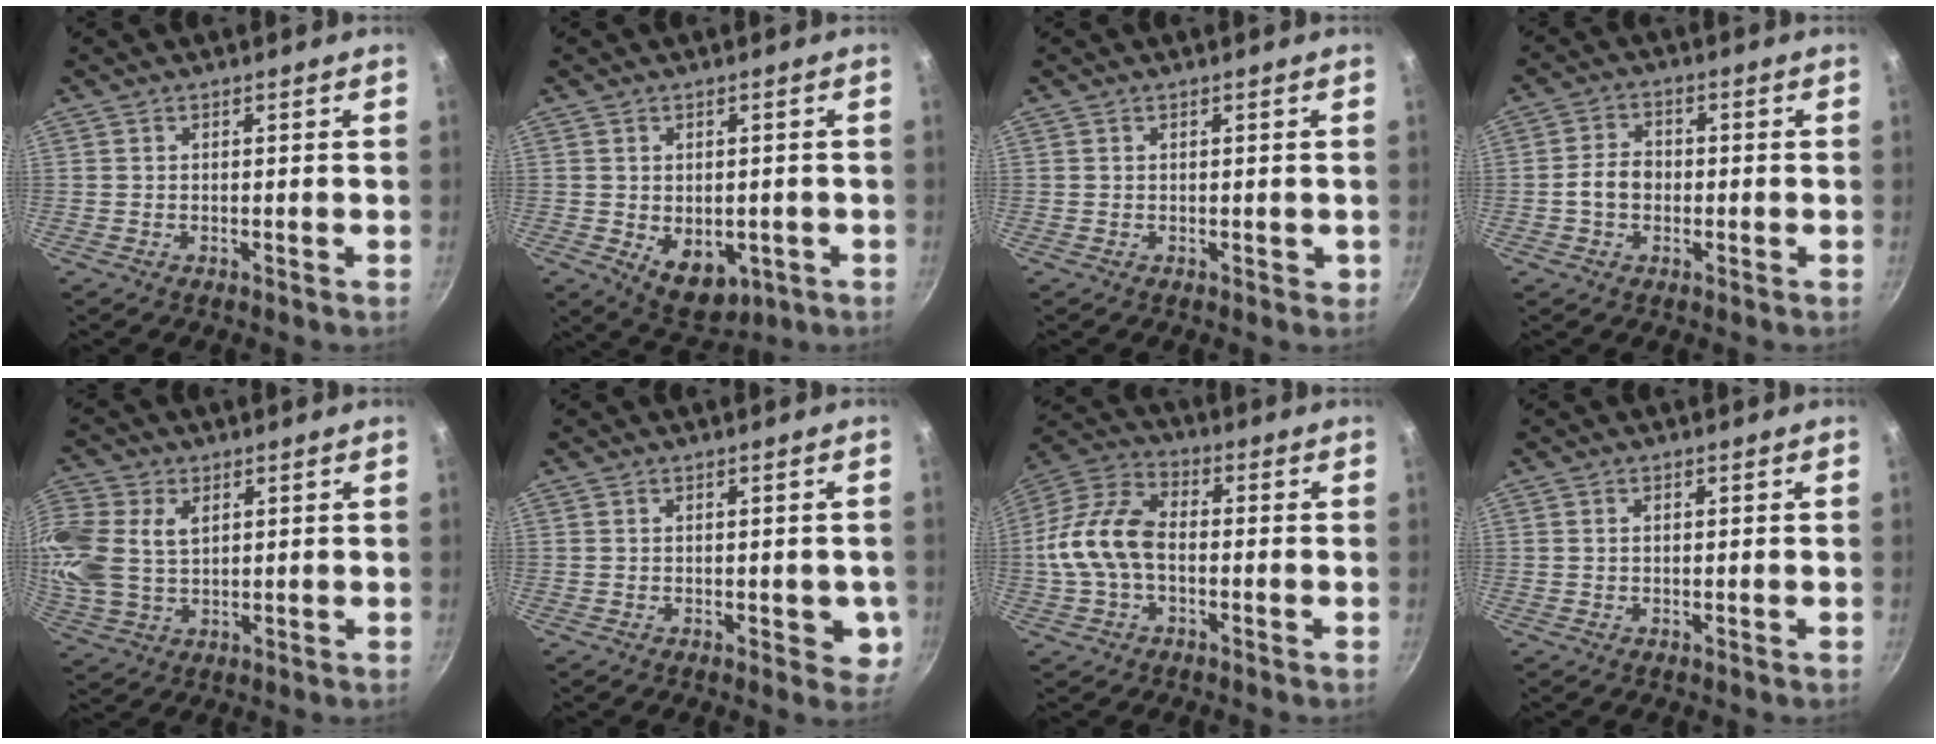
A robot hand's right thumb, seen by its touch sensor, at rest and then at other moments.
{"total": 8.2, "force": [-1.7, 5.6, 5.7], "torque": [-0.056, -0.005, -0.005]}
{"total": 1.0, "force": [0.1, 0.7, 0.7], "torque": [-0.003, 0.001, 0.003]}
{"total": 5.0, "force": [-0.9, 3.9, 3.1], "torque": [-0.038, 0.021, -0.020]}
{"total": 13.0, "force": [3.0, 9.2, 8.7], "torque": [-0.201, 0.001, 0.061]}
{"total": 4.3, "force": [-0.5, 2.4, 3.6], "torque": [-0.024, -0.004, -0.005]}
{"total": 12.6, "force": [-1.4, 7.8, 9.8], "torque": [-0.180, 0.038, -0.044]}
{"total": 0.8, "force": [0.2, 0.5, 0.6], "torque": [-0.009, 0.003, 0.003]}